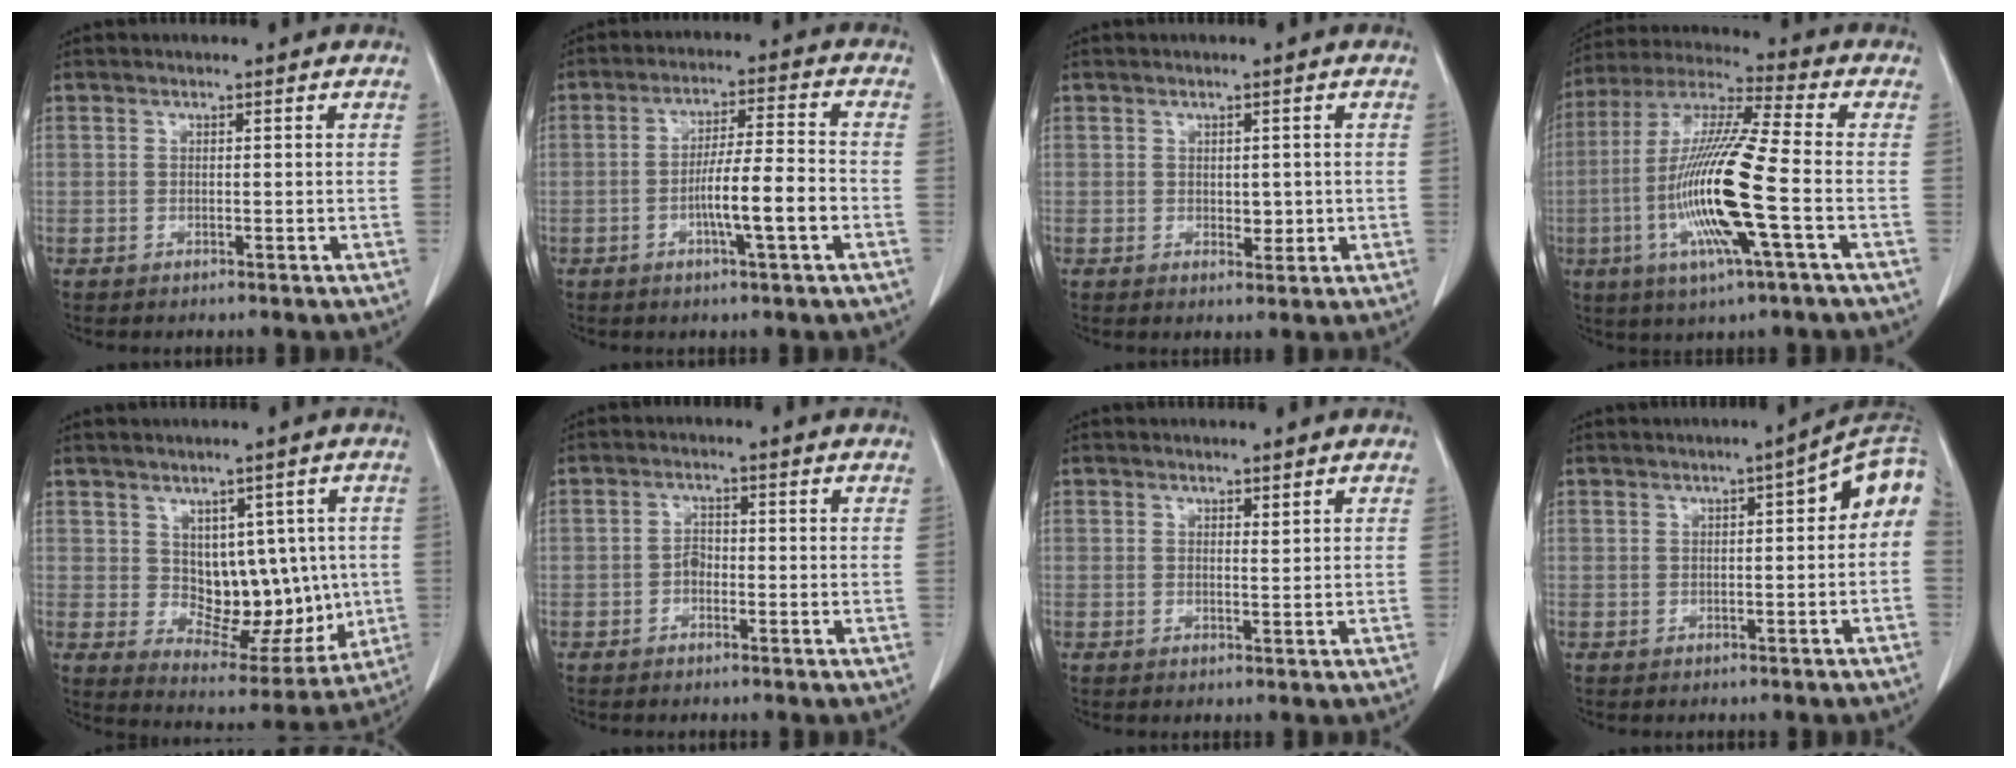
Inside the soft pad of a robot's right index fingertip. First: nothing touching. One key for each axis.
{"total": 8.3, "fx": -2.7, "fy": 0.2, "fz": 7.9, "tx": -0.136, "ty": 0.006, "tz": -0.047}
{"total": 2.2, "fx": 0.0, "fy": 1.4, "fz": 1.7, "tx": -0.021, "ty": -0.003, "tz": 0.006}
{"total": 17.0, "fx": -4.0, "fy": 0.5, "fz": 16.5, "tx": -0.340, "ty": -0.011, "tz": -0.084}
{"total": 10.8, "fx": 0.8, "fy": 6.6, "fz": 8.4, "tx": -0.093, "ty": 0.011, "tz": 0.037}
{"total": 1.8, "fx": -0.7, "fy": 1.2, "fz": 1.1, "tx": -0.015, "ty": 0.006, "tz": -0.013}
{"total": 0.7, "fx": 0.5, "fy": 0.1, "fz": 0.4, "tx": -0.009, "ty": -0.007, "tz": 0.008}
{"total": 6.7, "fx": 0.8, "fy": 1.5, "fz": 6.5, "tx": -0.078, "ty": 0.026, "tz": 0.002}